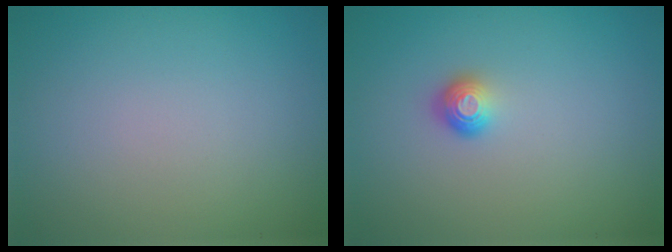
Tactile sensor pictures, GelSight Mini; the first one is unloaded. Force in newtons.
{"total": 1.2, "press": 0.9, "slide": 0.7}